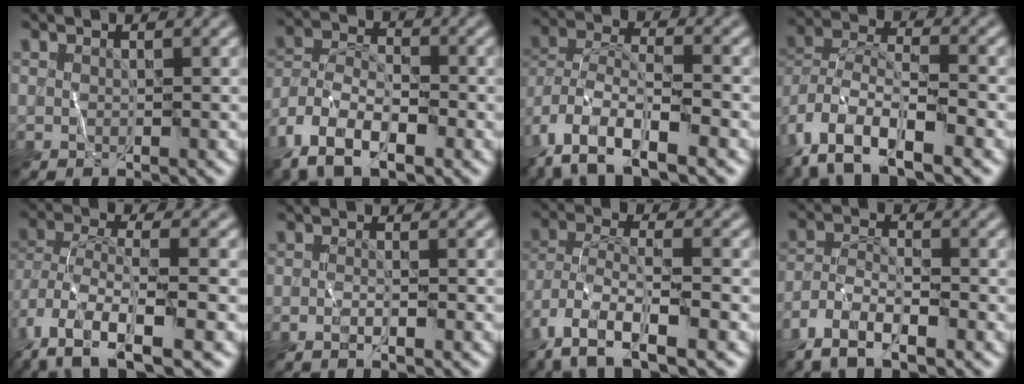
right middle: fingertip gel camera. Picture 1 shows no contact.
{"total": 7.8, "force": [-5.2, 3.4, 4.6], "torque": [-0.098, -0.002, -0.111]}
{"total": 11.0, "force": [-7.2, 4.2, 7.2], "torque": [-0.144, -0.009, -0.135]}
{"total": 11.0, "force": [-7.3, 4.3, 7.0], "torque": [-0.135, -0.005, -0.139]}
{"total": 9.2, "force": [-4.7, 3.2, 7.2], "torque": [-0.157, -0.013, -0.093]}
{"total": 0.7, "force": [-0.6, -0.2, 0.4], "torque": [-0.009, 0.004, -0.011]}
{"total": 9.3, "force": [-5.5, 3.0, 6.8], "torque": [-0.146, -0.011, -0.110]}
{"total": 4.6, "force": [-3.5, 1.2, 2.7], "torque": [-0.054, 0.002, -0.075]}